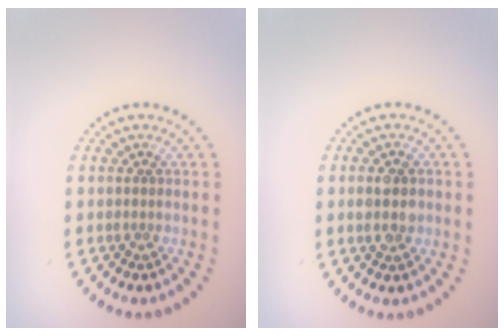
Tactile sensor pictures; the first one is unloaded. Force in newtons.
{"total": 2.8, "press": 2.8, "slide": 0.2}